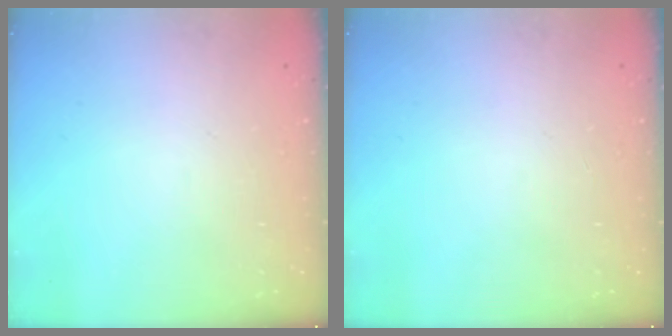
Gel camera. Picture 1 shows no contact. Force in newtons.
{"total": 0.0}